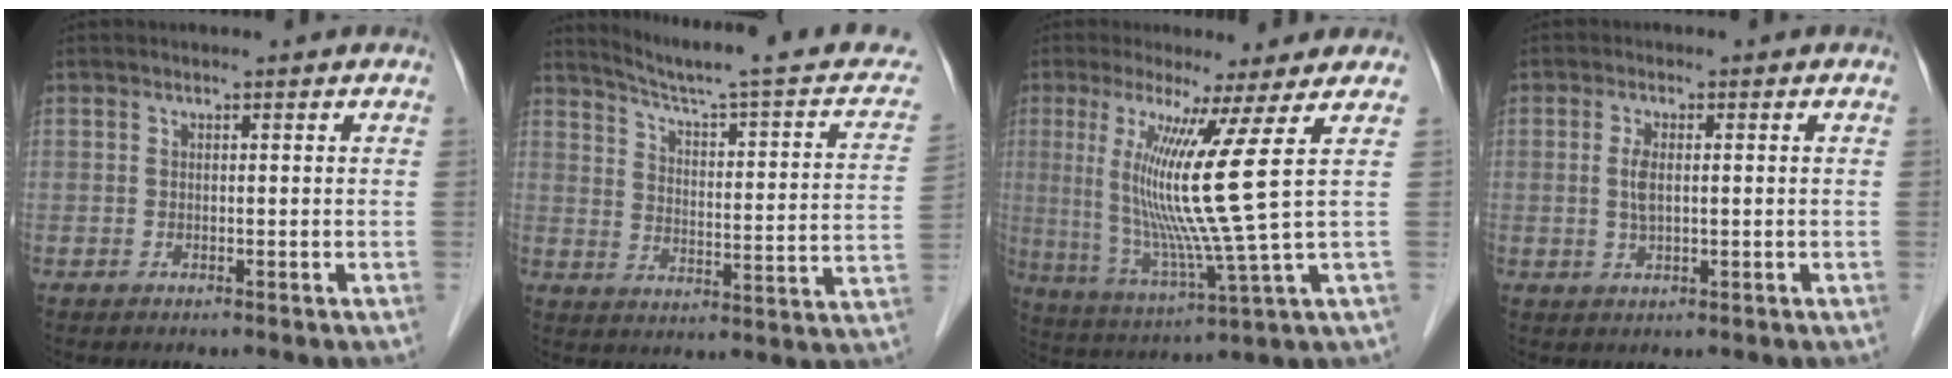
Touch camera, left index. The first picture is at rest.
{"total": 18.6, "force": [16.0, 1.7, 9.3], "torque": [-0.131, -0.028, 0.201]}
{"total": 11.9, "force": [3.3, -3.2, 11.0], "torque": [-0.213, -0.028, 0.067]}
{"total": 2.9, "force": [0.1, 1.1, 2.7], "torque": [-0.062, 0.001, 0.002]}